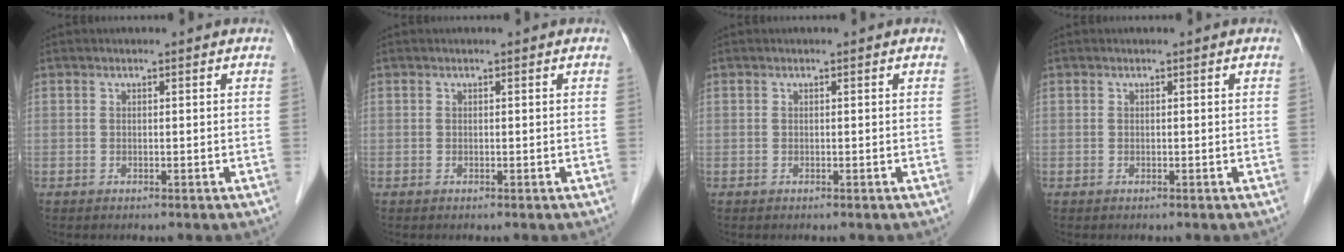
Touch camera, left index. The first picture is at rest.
{"total": 0.0}
{"total": 0.0}
{"total": 0.0}